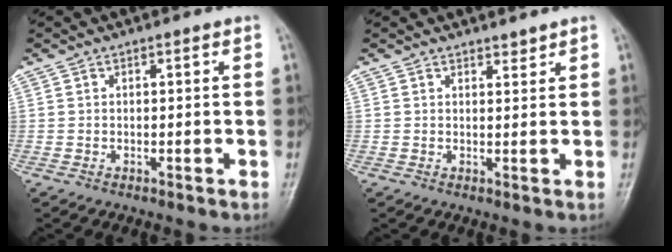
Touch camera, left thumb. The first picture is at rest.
{"total": 1.4, "force": [1.3, 0.3, 0.2], "torque": [0.004, -0.013, 0.021]}